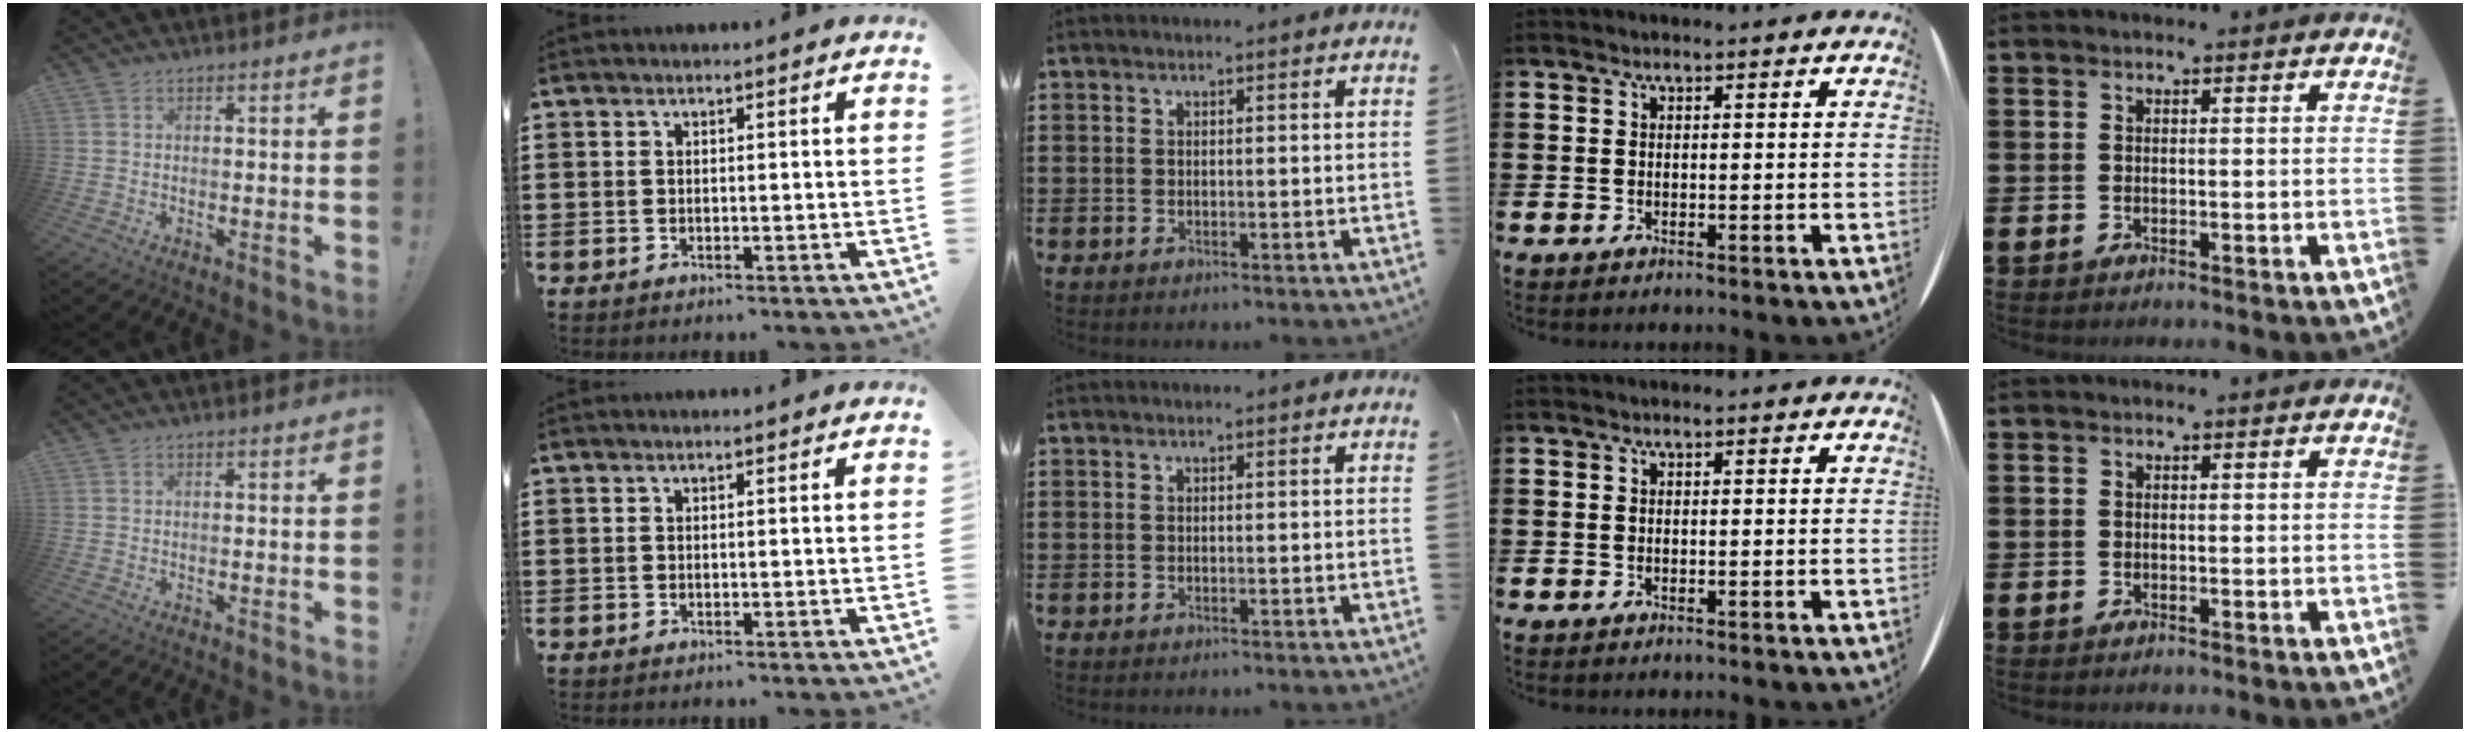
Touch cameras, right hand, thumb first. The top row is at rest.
{}